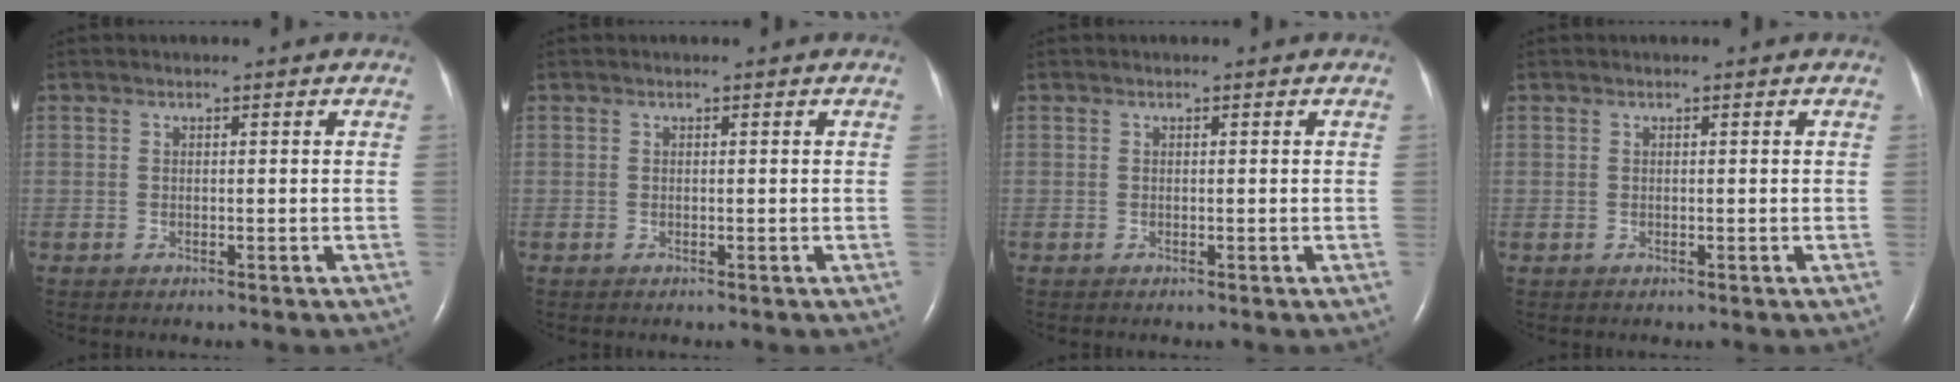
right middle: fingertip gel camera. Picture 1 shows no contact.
{"total": 0.0}
{"total": 0.0}
{"total": 0.0}